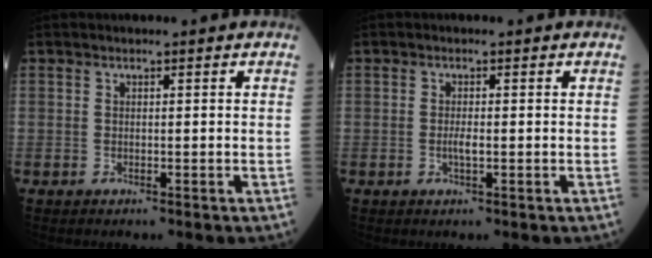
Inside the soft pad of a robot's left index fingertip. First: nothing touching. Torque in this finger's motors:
{"motor_torque": [0.38, 0.18, 0.01, 0.01]}